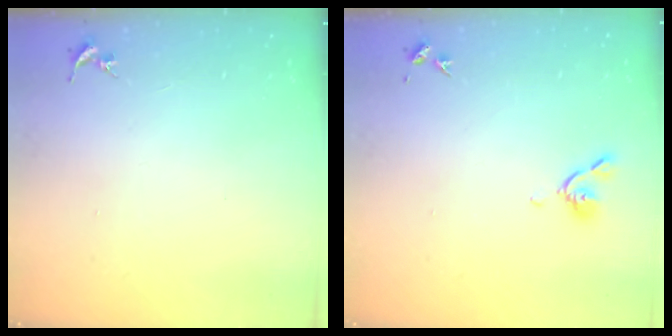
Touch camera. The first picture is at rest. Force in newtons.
{"total": 5.6, "press": 5.5, "slide": 1.0}